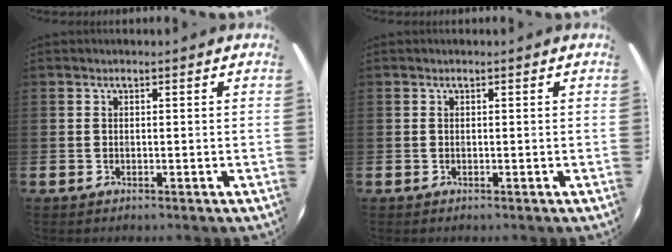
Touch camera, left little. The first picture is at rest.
{"total": 0.0}